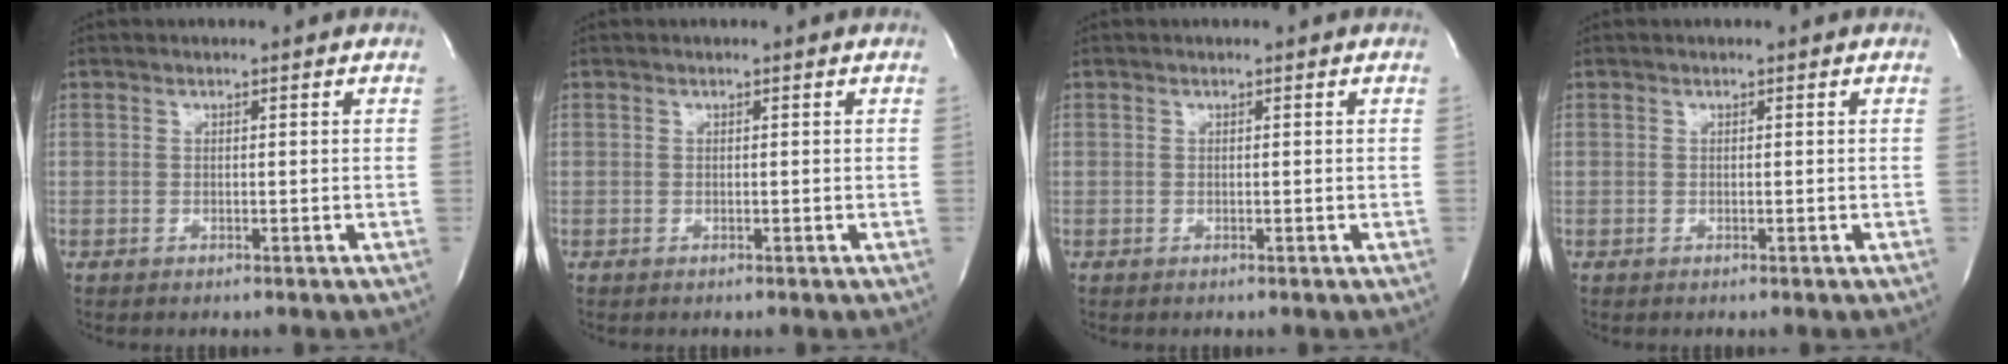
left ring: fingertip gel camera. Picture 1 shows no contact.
{"total": 0.0}
{"total": 0.0}
{"total": 0.0}